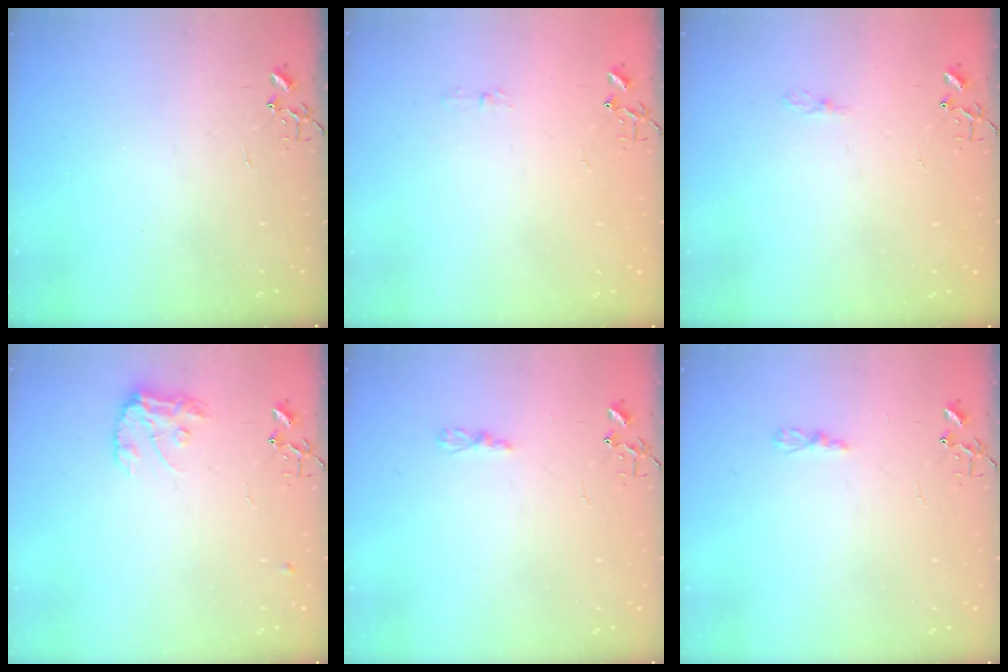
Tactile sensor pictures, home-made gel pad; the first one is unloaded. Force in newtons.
{"total": 2.9, "press": 2.9, "slide": 0.5}
{"total": 3.5, "press": 3.5, "slide": 0.5}
{"total": 10.9, "press": 10.9, "slide": 0.6}
{"total": 2.9, "press": 2.9, "slide": 0.4}
{"total": 2.9, "press": 2.9, "slide": 0.4}